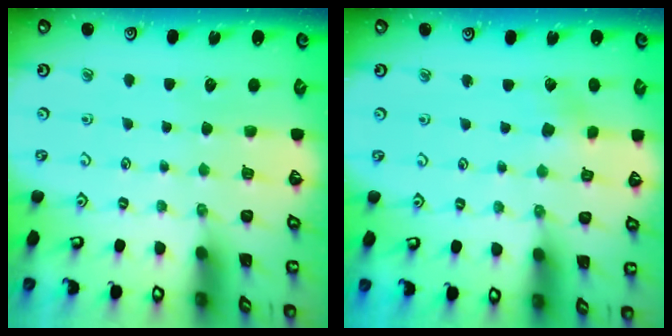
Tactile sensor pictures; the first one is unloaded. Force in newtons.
{"total": 2.7, "press": 2.6, "slide": 0.5}